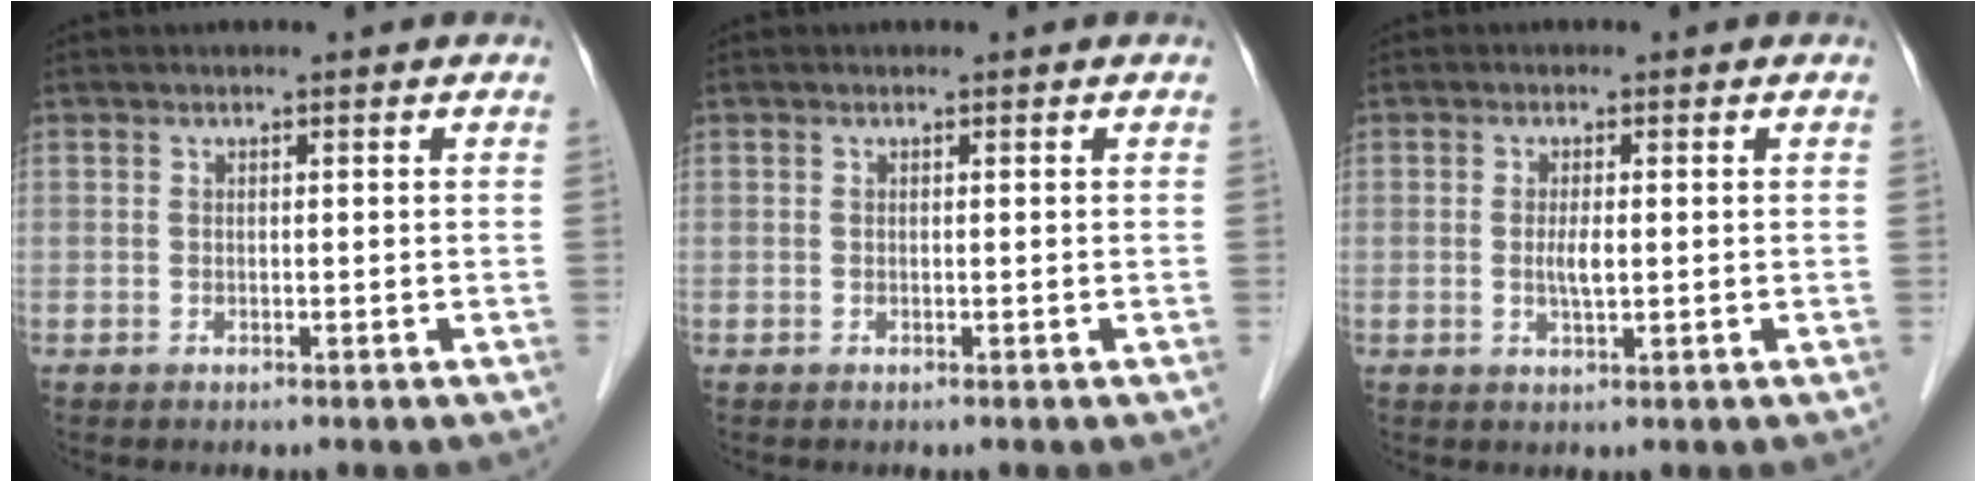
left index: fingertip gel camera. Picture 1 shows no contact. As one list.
[{"total": 0.0}, {"total": 2.2, "force": [-0.3, 0.6, 2.1], "torque": [-0.046, -0.005, -0.004]}]